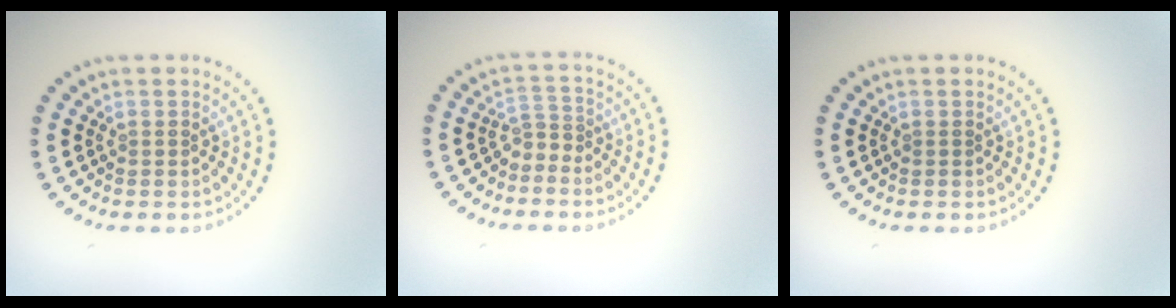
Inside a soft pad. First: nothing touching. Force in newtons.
{"total": 1.6, "press": 1.1, "slide": 1.2}
{"total": 0.0}